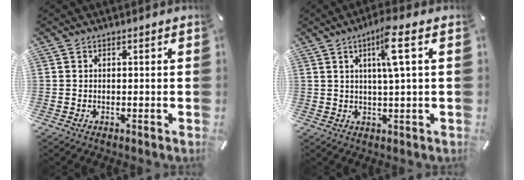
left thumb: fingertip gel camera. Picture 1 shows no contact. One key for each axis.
{"total": 7.9, "fx": 2.8, "fy": 0.4, "fz": 7.4, "tx": -0.132, "ty": -0.007, "tz": 0.040}